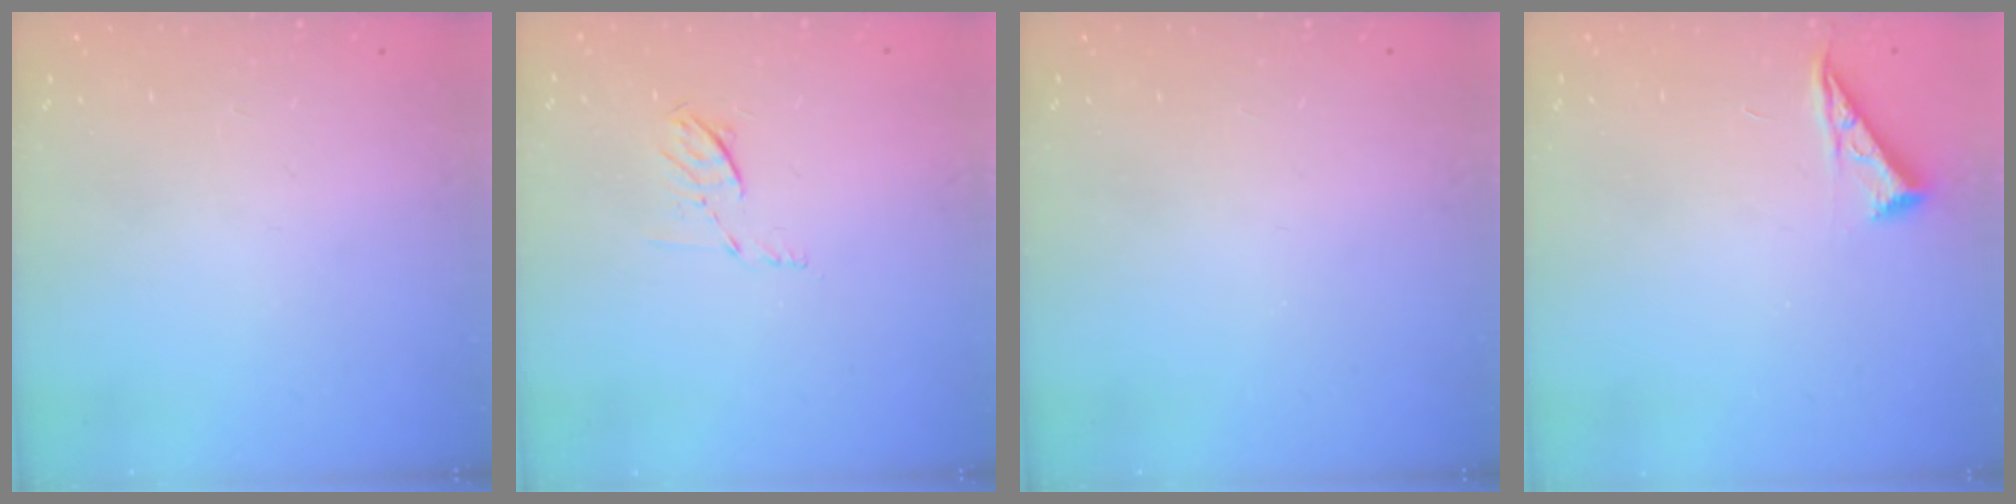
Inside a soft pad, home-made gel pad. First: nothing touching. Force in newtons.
{"total": 5.7, "press": 5.6, "slide": 1.2}
{"total": 0.0}
{"total": 5.0, "press": 5.0, "slide": 0.7}